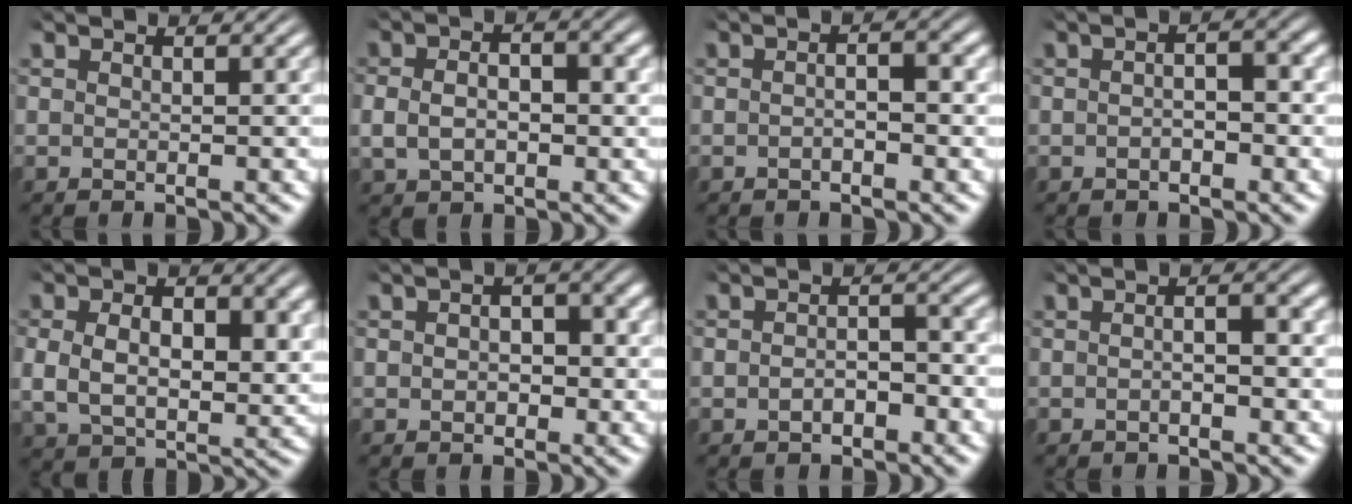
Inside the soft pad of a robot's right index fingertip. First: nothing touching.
{"total": 3.8, "force": [-0.4, 2.4, 2.9], "torque": [-0.052, -0.001, -0.001]}
{"total": 2.1, "force": [-0.5, 0.6, 1.9], "torque": [-0.023, 0.005, -0.016]}
{"total": 2.4, "force": [-0.4, 0.9, 2.1], "torque": [-0.024, 0.007, -0.013]}
{"total": 5.8, "force": [0.6, 4.1, 4.0], "torque": [-0.088, -0.016, 0.021]}
{"total": 2.3, "force": [0.0, 1.5, 1.8], "torque": [-0.022, 0.001, -0.001]}
{"total": 2.2, "force": [-1.1, 1.2, 1.4], "torque": [-0.016, 0.003, -0.021]}
{"total": 2.1, "force": [-0.3, 0.6, 2.0], "torque": [-0.025, 0.007, -0.012]}